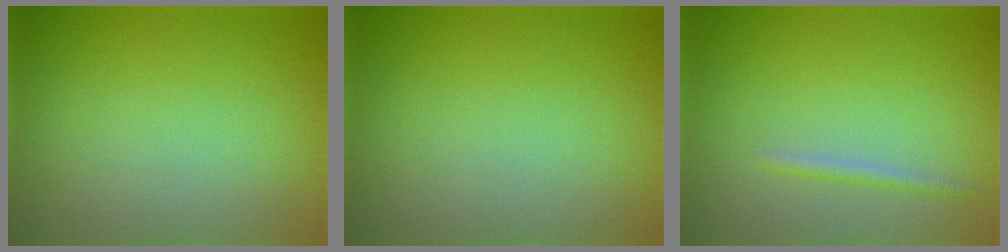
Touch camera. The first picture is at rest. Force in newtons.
{"total": 0.0}
{"total": 1.0, "press": 1.0, "slide": 0.0}